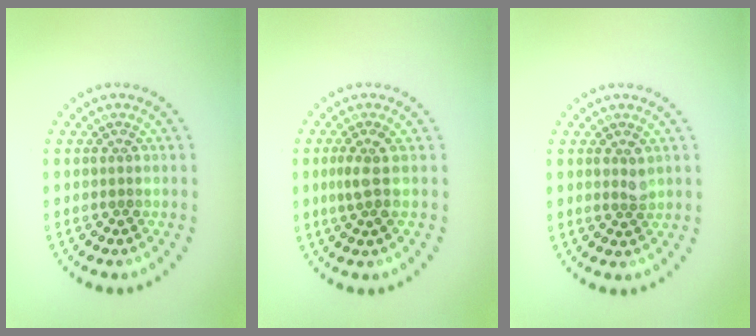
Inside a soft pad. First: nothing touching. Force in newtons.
{"total": 1.8, "press": 1.4, "slide": 1.2}
{"total": 1.2, "press": 1.1, "slide": 0.4}